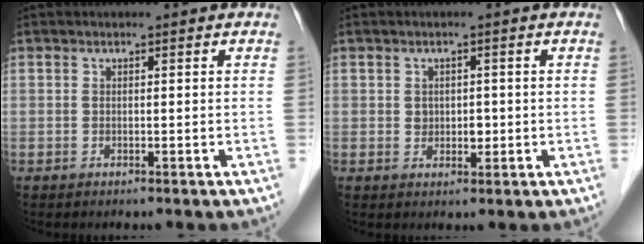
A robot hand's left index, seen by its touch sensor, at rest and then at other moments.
{"total": 2.1, "force": [-0.2, 1.7, 1.3], "torque": [-0.019, -0.002, -0.001]}